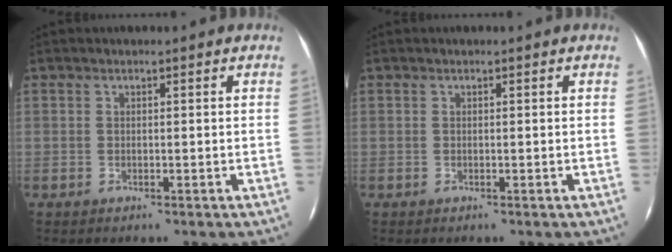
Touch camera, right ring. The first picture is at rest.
{"total": 0.0}